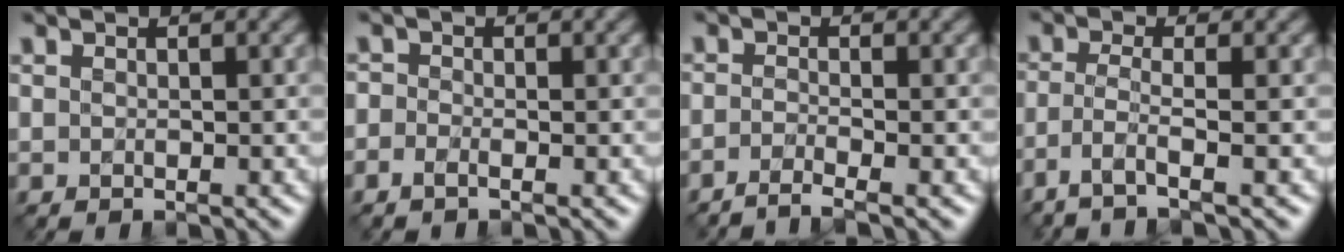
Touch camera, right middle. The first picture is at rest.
{"total": 1.0, "force": [-0.6, 0.5, 0.6], "torque": [-0.016, -0.003, -0.016]}
{"total": 2.0, "force": [-1.4, 0.3, 1.3], "torque": [-0.016, -0.006, -0.042]}
{"total": 3.0, "force": [-1.8, 0.5, 2.4], "torque": [-0.047, -0.005, -0.053]}